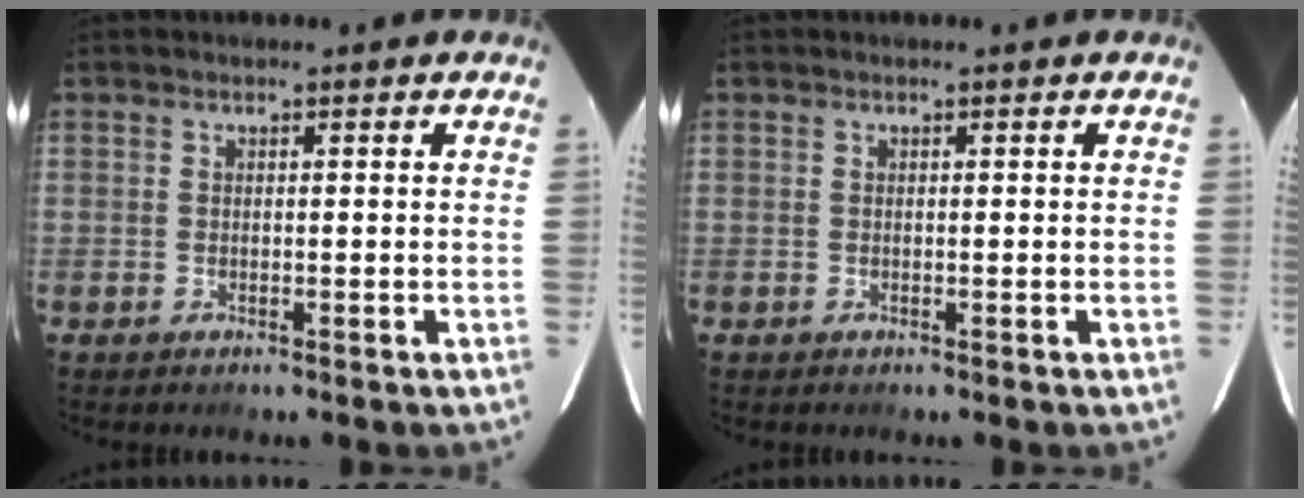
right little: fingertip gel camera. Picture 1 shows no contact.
{"total": 0.0}